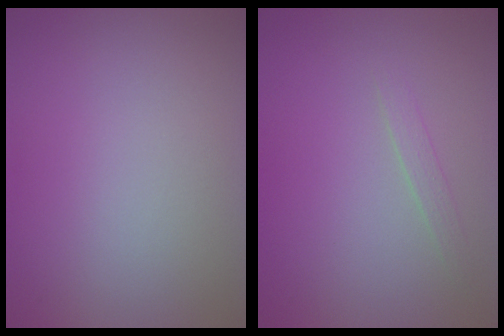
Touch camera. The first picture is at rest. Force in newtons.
{"total": 0.8, "press": 0.8, "slide": 0.1}